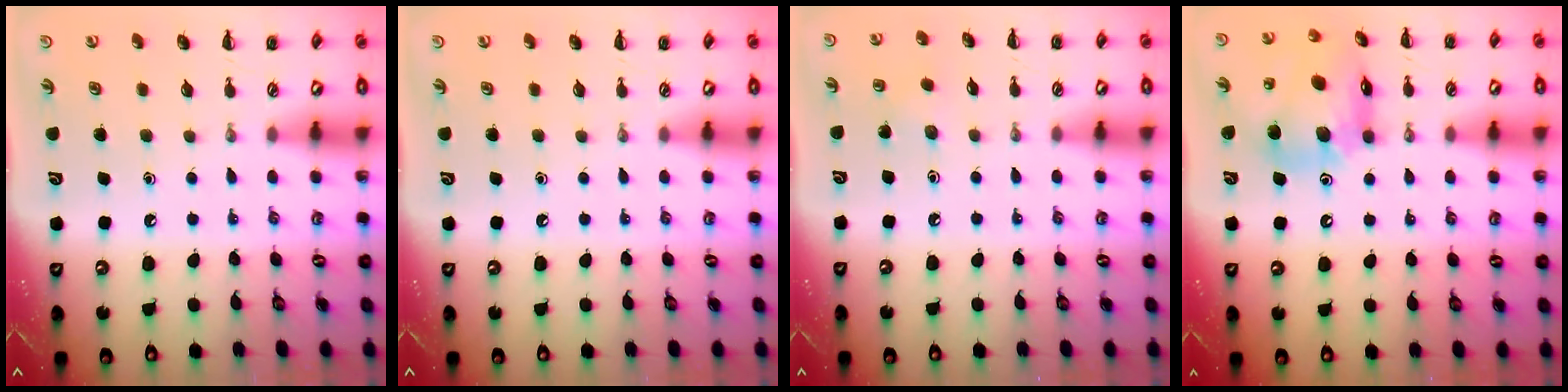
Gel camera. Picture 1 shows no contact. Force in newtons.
{"total": 0.0}
{"total": 4.3, "press": 4.0, "slide": 1.4}
{"total": 17.1, "press": 16.9, "slide": 3.0}